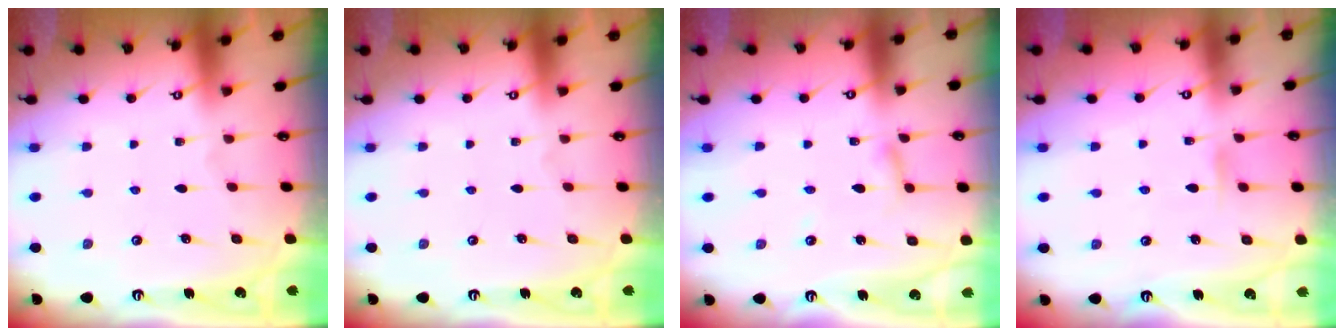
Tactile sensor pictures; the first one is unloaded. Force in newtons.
{"total": 0.0}
{"total": 2.7, "press": 2.7, "slide": 0.2}
{"total": 5.0, "press": 4.9, "slide": 0.5}